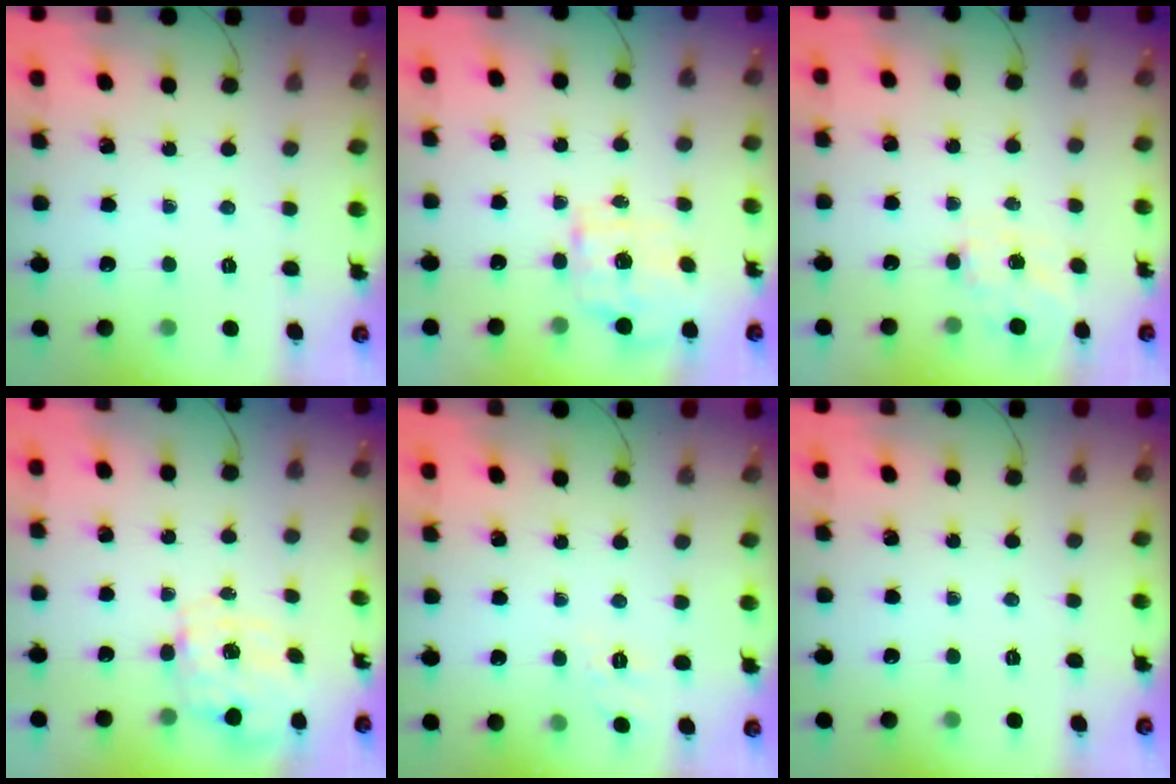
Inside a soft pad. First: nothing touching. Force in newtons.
{"total": 2.4, "press": 2.1, "slide": 1.2}
{"total": 3.0, "press": 2.9, "slide": 1.0}
{"total": 2.7, "press": 2.6, "slide": 0.8}
{"total": 1.6, "press": 0.0, "slide": 1.6}
{"total": 0.0}